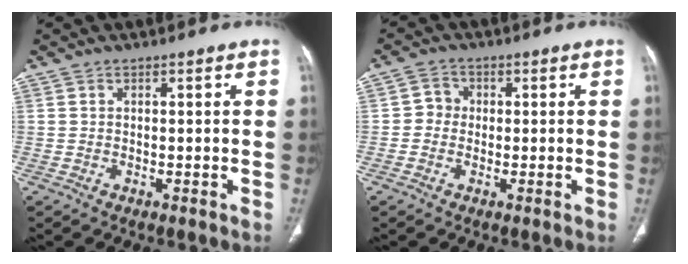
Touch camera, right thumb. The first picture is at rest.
{"total": 3.2, "force": [-0.2, 3.0, 1.0], "torque": [0.003, 0.009, -0.011]}